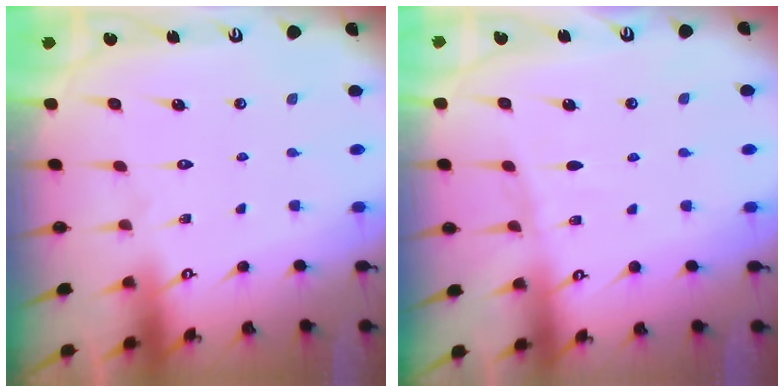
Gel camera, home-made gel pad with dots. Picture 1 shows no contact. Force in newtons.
{"total": 4.4, "press": 4.3, "slide": 0.5}